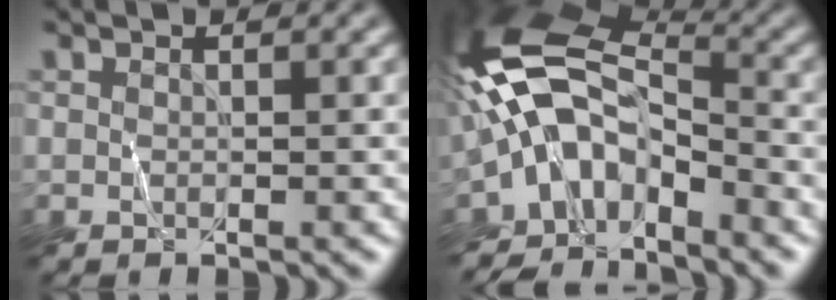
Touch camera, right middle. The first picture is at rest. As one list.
[{"total": 9.1, "force": [-4.3, 4.9, 6.4], "torque": [-0.113, 0.021, -0.096]}]